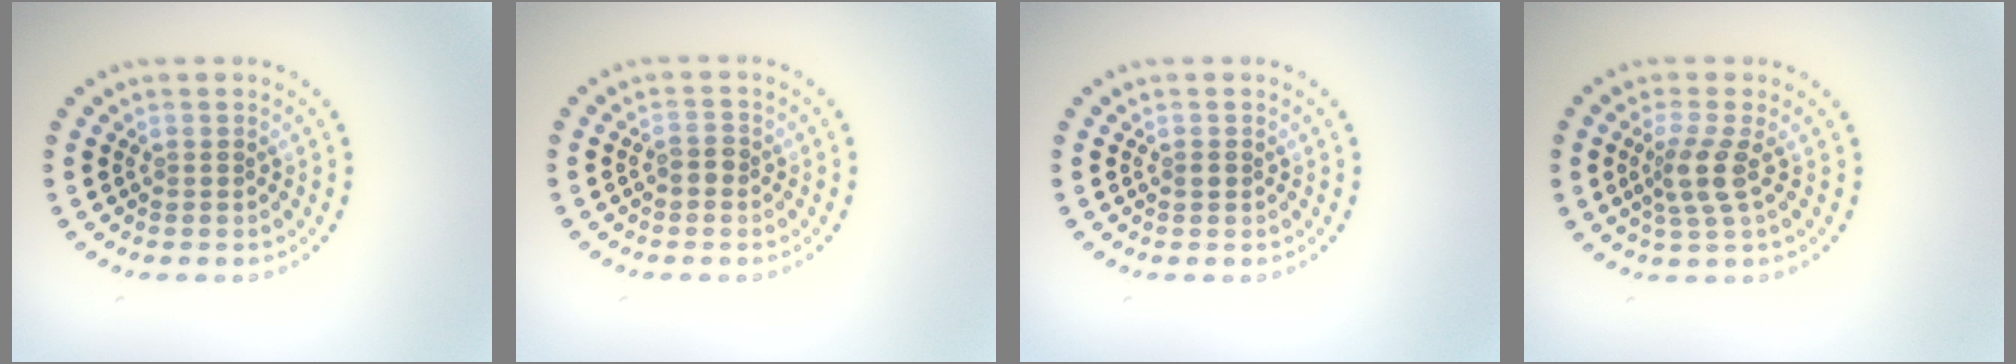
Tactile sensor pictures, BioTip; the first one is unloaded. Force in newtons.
{"total": 1.1, "press": 1.0, "slide": 0.3}
{"total": 0.6, "press": 0.6, "slide": 0.1}
{"total": 2.7, "press": 2.2, "slide": 1.7}